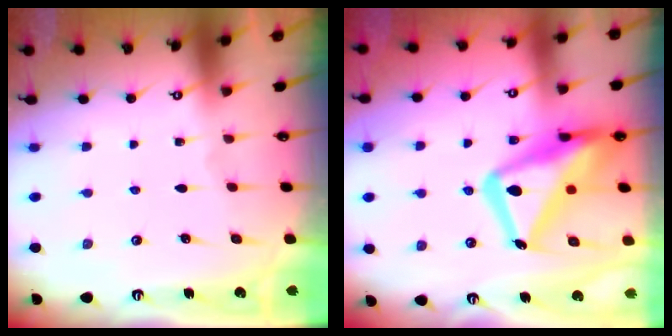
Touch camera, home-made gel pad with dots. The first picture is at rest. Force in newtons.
{"total": 20.9, "press": 20.8, "slide": 1.8}